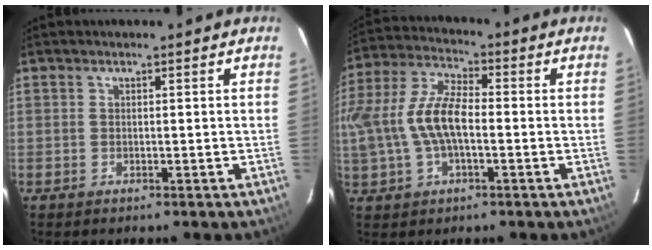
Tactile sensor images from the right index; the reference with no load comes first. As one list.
[{"total": 14.2, "force": [-1.3, 6.9, 12.4], "torque": [-0.264, 0.011, -0.023]}]